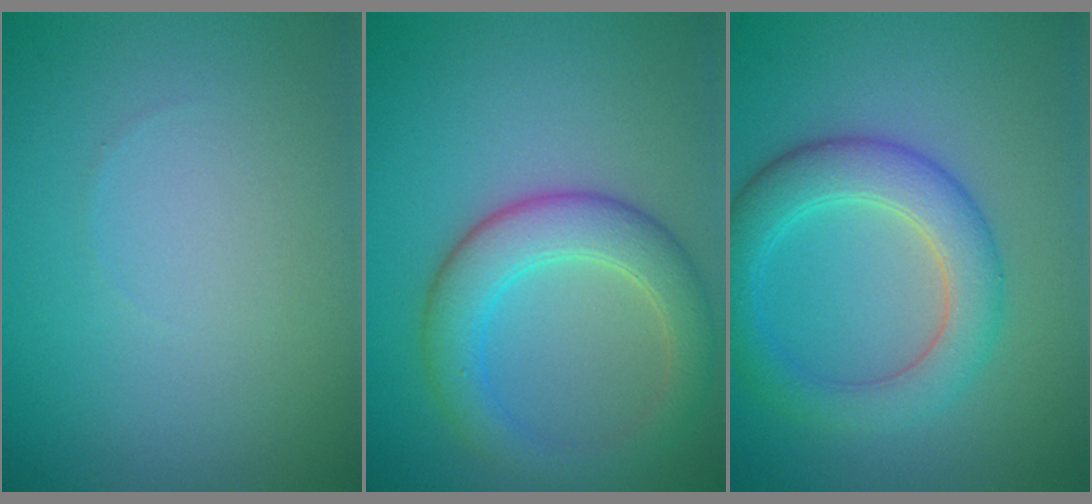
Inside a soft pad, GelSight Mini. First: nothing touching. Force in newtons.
{"total": 5.1, "press": 5.1, "slide": 0.3}
{"total": 5.1, "press": 5.1, "slide": 0.3}